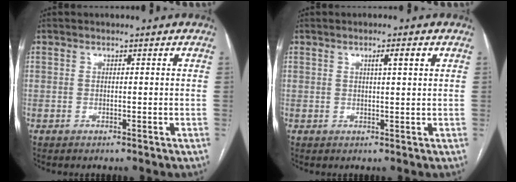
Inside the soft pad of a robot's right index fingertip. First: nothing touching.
{"total": 2.3, "force": [1.0, 0.0, 2.1], "torque": [-0.037, 0.001, 0.017]}